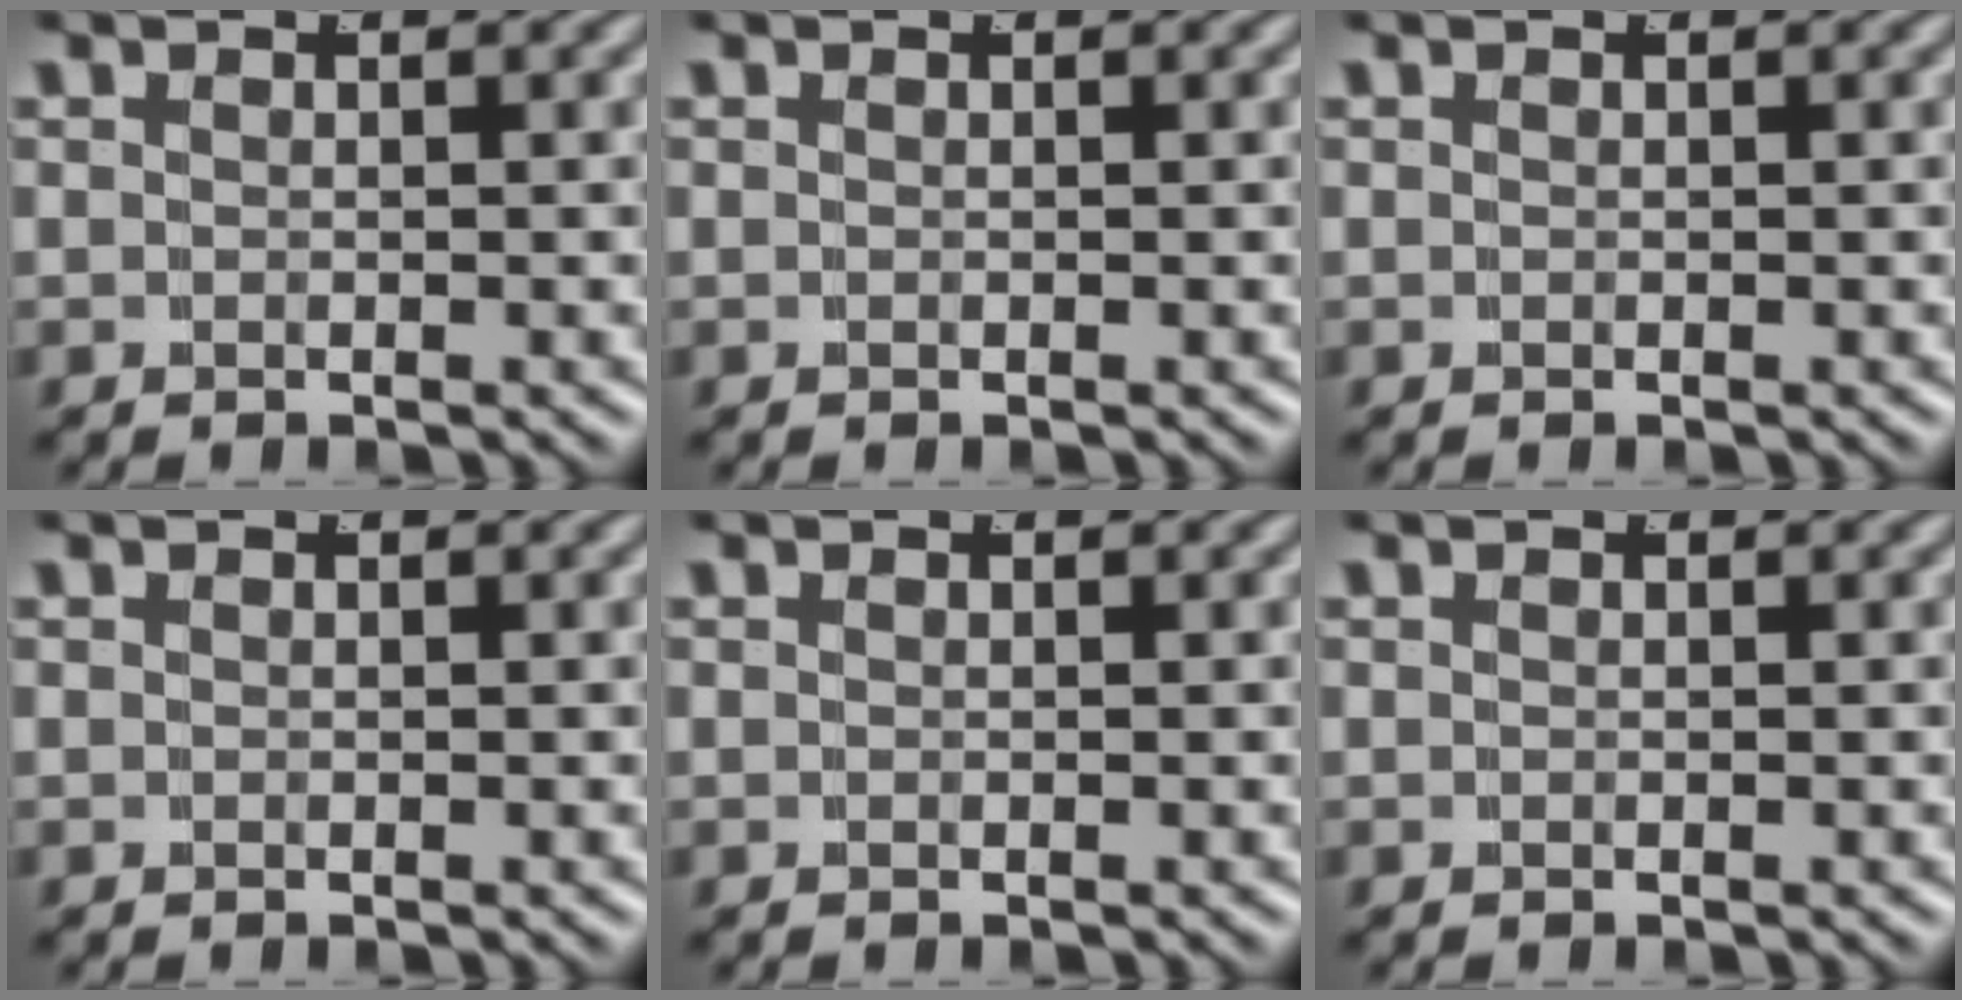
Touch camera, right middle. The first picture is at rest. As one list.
[{"total": 0.0}, {"total": 0.0}, {"total": 0.0}, {"total": 0.0}, {"total": 0.0}]